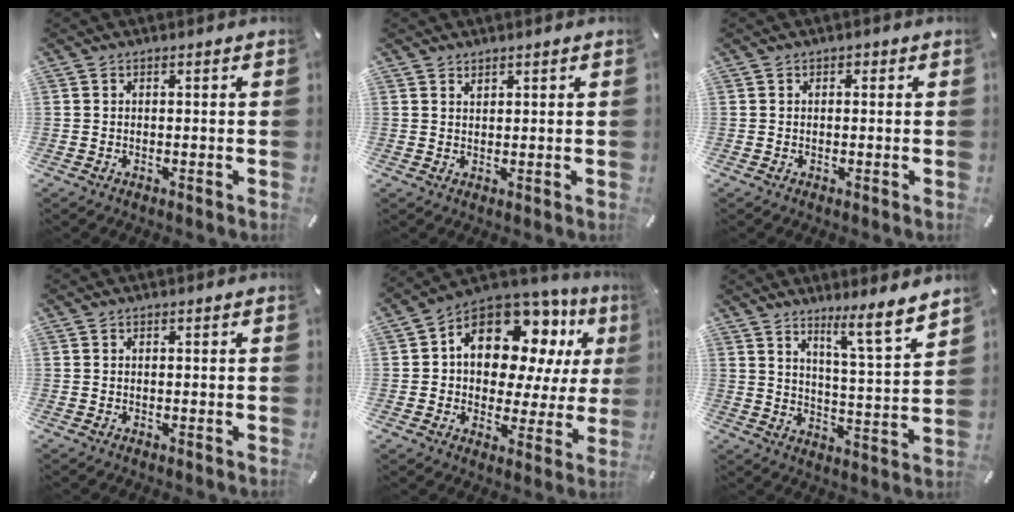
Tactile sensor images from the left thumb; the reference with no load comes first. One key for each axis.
{"total": 1.3, "fx": 1.2, "fy": 0.6, "fz": 0.1, "tx": -0.003, "ty": -0.003, "tz": 0.024}
{"total": 0.7, "fx": 0.1, "fy": 0.7, "fz": 0.1, "tx": -0.001, "ty": 0.006, "tz": 0.000}
{"total": 0.0}
{"total": 15.3, "fx": 7.4, "fy": 10.1, "fz": 8.8, "tx": -0.146, "ty": -0.050, "tz": 0.134}
{"total": 9.7, "fx": 7.9, "fy": 0.8, "fz": 5.7, "tx": -0.077, "ty": -0.064, "tz": 0.130}